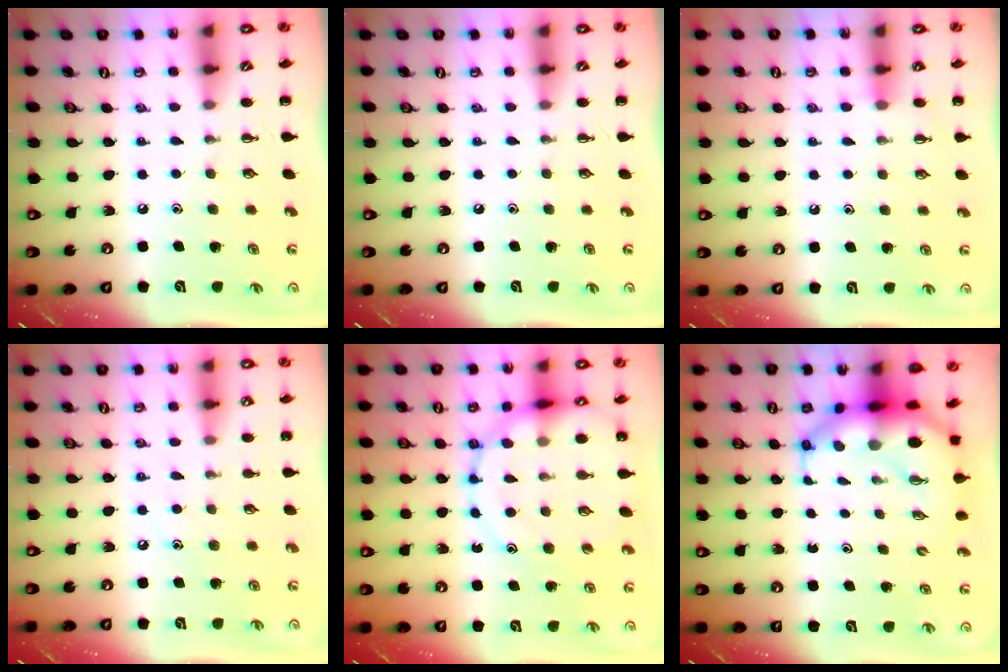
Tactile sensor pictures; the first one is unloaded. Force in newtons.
{"total": 0.0}
{"total": 4.2, "press": 3.9, "slide": 1.6}
{"total": 6.0, "press": 5.8, "slide": 1.6}
{"total": 16.9, "press": 16.8, "slide": 2.0}
{"total": 7.9, "press": 7.6, "slide": 2.1}